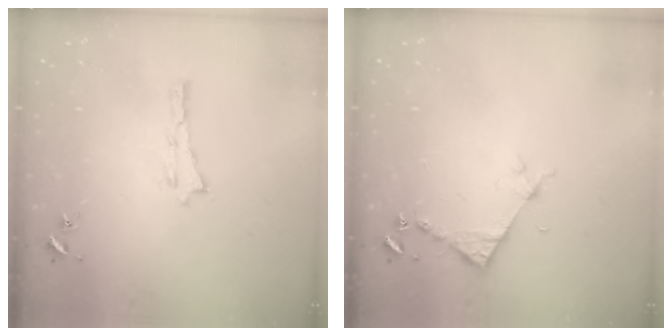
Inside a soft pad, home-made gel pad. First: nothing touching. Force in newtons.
{"total": 4.1, "press": 4.1, "slide": 0.3}